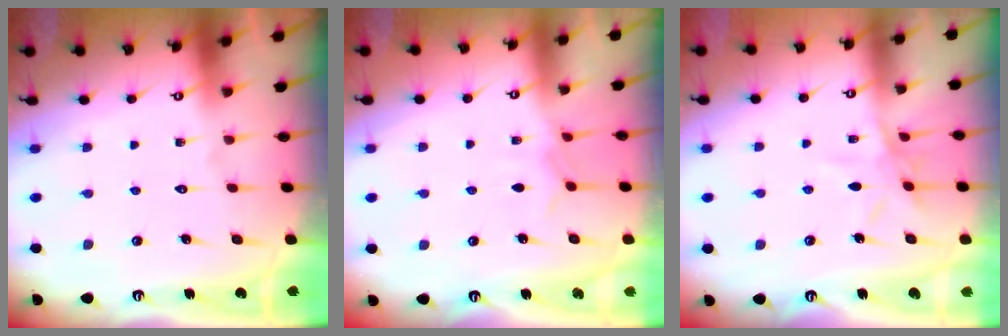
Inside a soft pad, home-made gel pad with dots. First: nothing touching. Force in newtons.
{"total": 5.1, "press": 5.0, "slide": 0.4}
{"total": 7.7, "press": 7.7, "slide": 0.7}